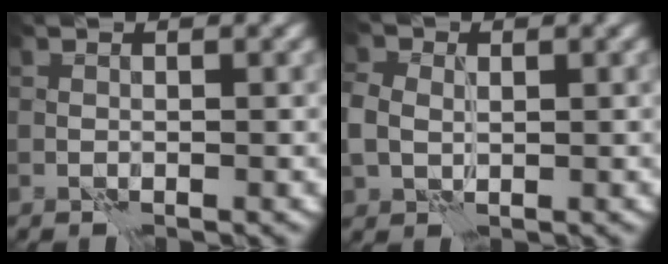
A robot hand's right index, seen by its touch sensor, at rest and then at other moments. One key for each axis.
{"total": 3.3, "fx": 0.4, "fy": 2.6, "fz": 2.0, "tx": -0.054, "ty": 0.003, "tz": 0.008}